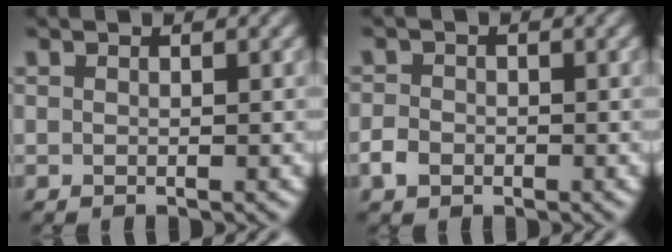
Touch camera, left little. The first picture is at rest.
{"total": 1.8, "force": [-0.9, 1.3, 0.7], "torque": [-0.013, 0.003, -0.019]}